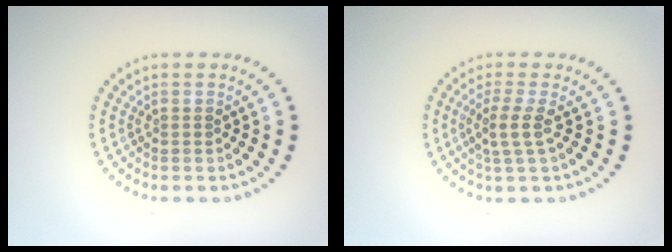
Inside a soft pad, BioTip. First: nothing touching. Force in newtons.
{"total": 2.2, "press": 1.7, "slide": 1.4}